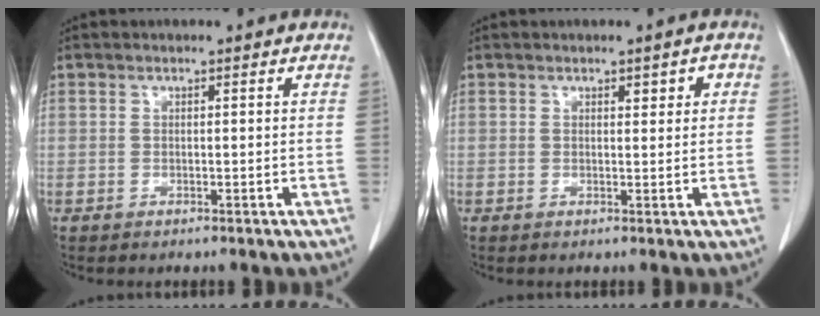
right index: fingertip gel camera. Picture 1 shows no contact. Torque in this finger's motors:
{"motor_torque": [0.22, 0.00, 0.08, 0.00]}